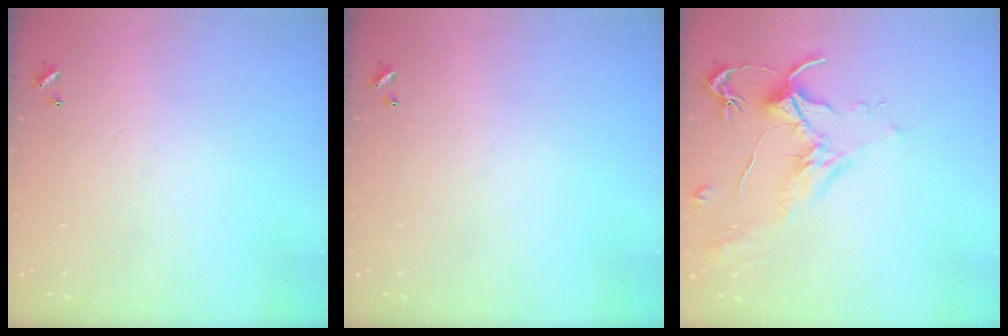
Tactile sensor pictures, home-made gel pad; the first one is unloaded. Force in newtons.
{"total": 0.0}
{"total": 1.9, "press": 1.9, "slide": 0.6}